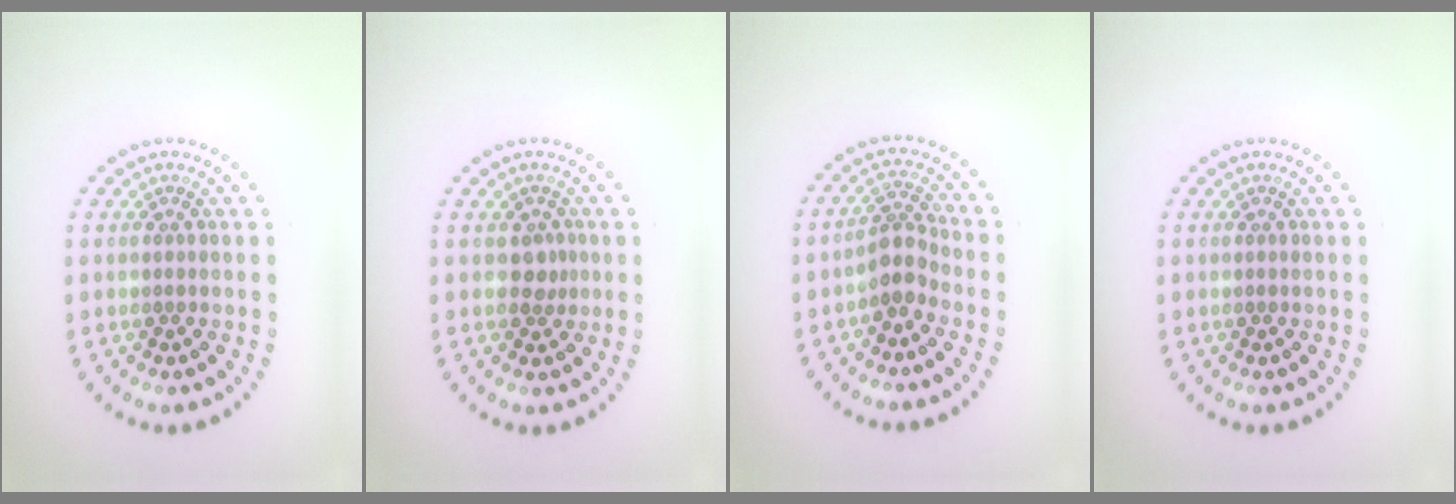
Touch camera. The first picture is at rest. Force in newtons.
{"total": 1.4, "press": 1.1, "slide": 0.9}
{"total": 2.5, "press": 2.0, "slide": 1.5}
{"total": 0.0}